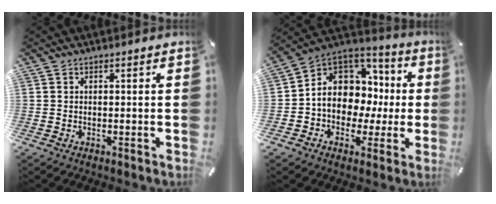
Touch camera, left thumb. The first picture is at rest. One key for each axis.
{"total": 10.7, "fx": 0.3, "fy": 9.6, "fz": 4.8, "tx": -0.097, "ty": -0.020, "tz": 0.009}